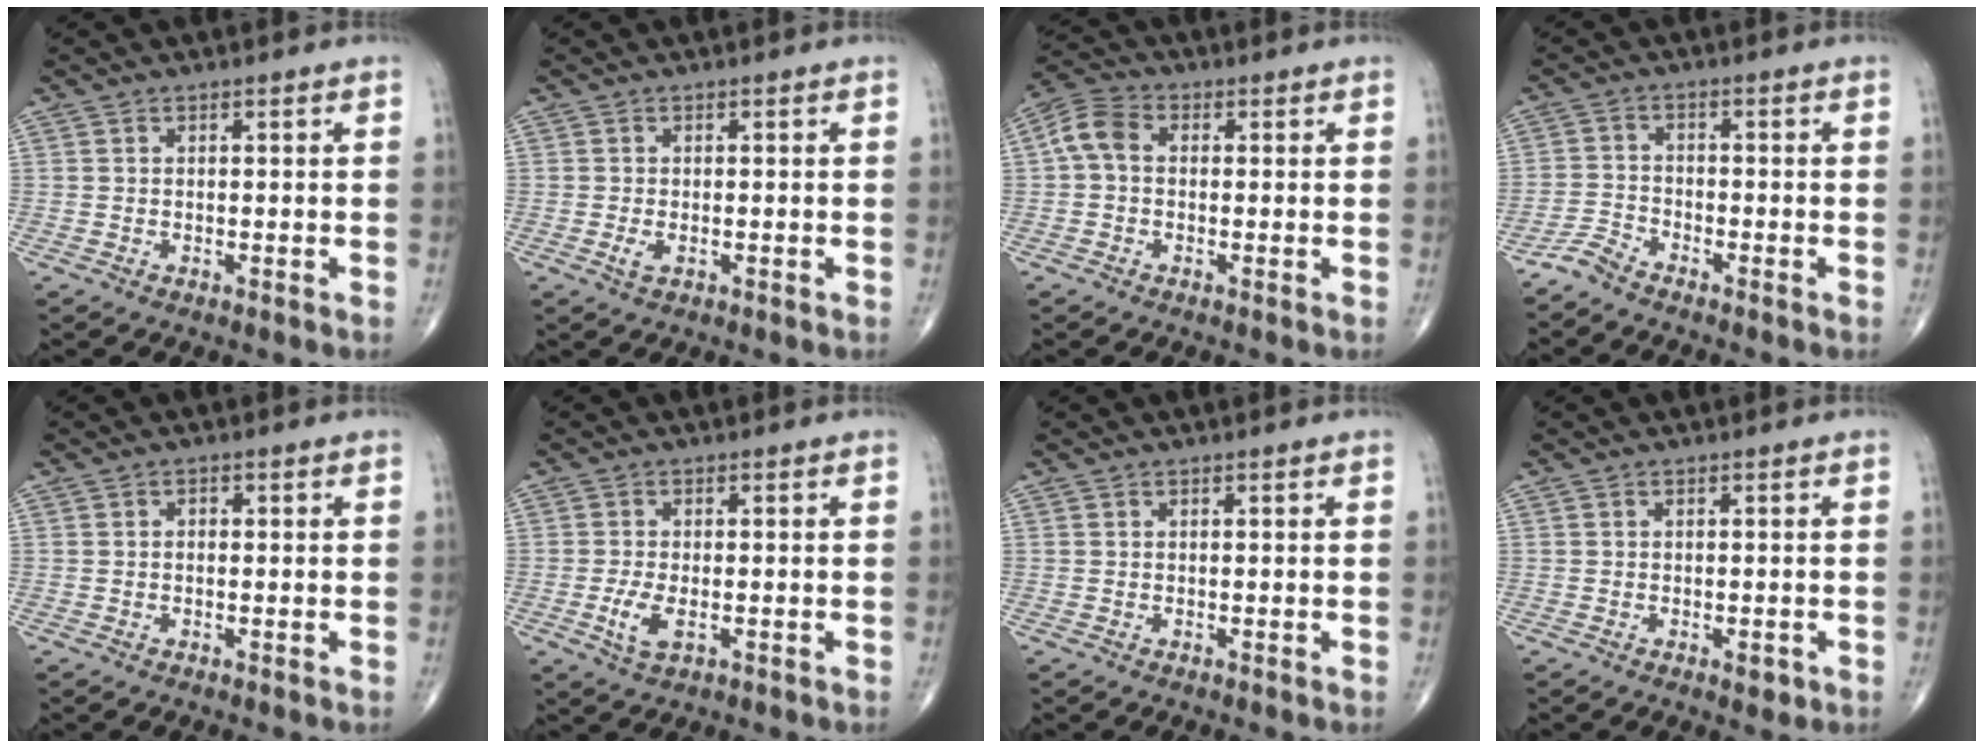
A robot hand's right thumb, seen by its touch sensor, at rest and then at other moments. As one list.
[{"total": 1.6, "force": [-0.4, 0.8, 1.3], "torque": [-0.028, -0.002, -0.008]}, {"total": 5.7, "force": [0.3, 4.1, 4.0], "torque": [-0.080, 0.017, -0.006]}, {"total": 3.0, "force": [-2.9, 0.4, 0.7], "torque": [-0.014, 0.003, -0.066]}, {"total": 0.9, "force": [0.0, 0.6, 0.7], "torque": [-0.009, 0.002, -0.001]}, {"total": 4.2, "force": [-1.1, 2.0, 3.6], "torque": [-0.074, -0.003, -0.019]}, {"total": 0.0}, {"total": 1.9, "force": [-0.8, 1.0, 1.5], "torque": [-0.014, 0.000, -0.009]}]